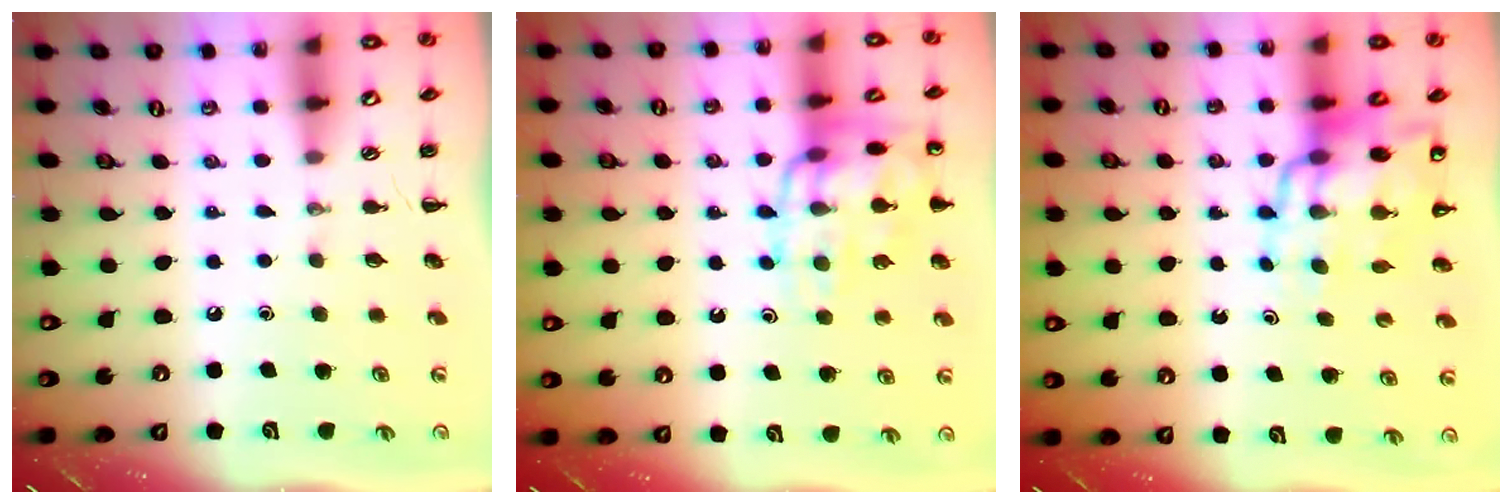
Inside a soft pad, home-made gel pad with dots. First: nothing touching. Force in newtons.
{"total": 16.0, "press": 16.0, "slide": 1.1}
{"total": 14.4, "press": 13.8, "slide": 3.9}